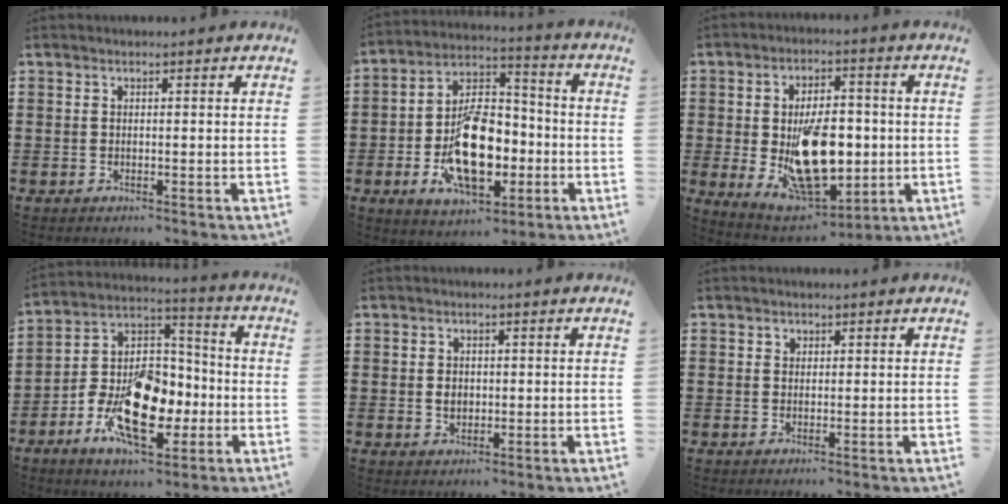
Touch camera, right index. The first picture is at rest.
{"total": 13.7, "force": [-3.8, 7.4, 10.9], "torque": [-0.200, 0.003, -0.063]}
{"total": 13.7, "force": [-1.2, 7.5, 11.4], "torque": [-0.187, -0.013, -0.018]}
{"total": 14.5, "force": [-5.7, 8.8, 10.0], "torque": [-0.200, 0.004, -0.104]}
{"total": 2.3, "force": [0.0, 1.6, 1.6], "torque": [-0.035, 0.006, -0.002]}
{"total": 0.8, "force": [0.4, 0.7, 0.1], "torque": [-0.003, 0.002, 0.008]}